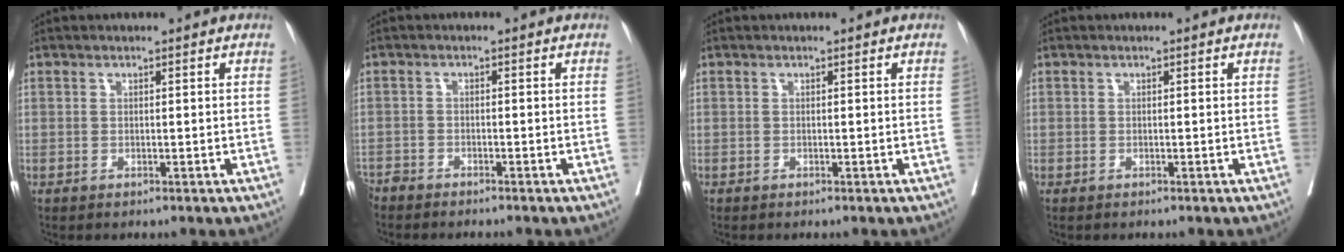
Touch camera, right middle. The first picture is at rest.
{"total": 3.5, "force": [-3.5, 0.3, 0.5], "torque": [0.000, -0.009, -0.060]}
{"total": 0.0}
{"total": 0.0}